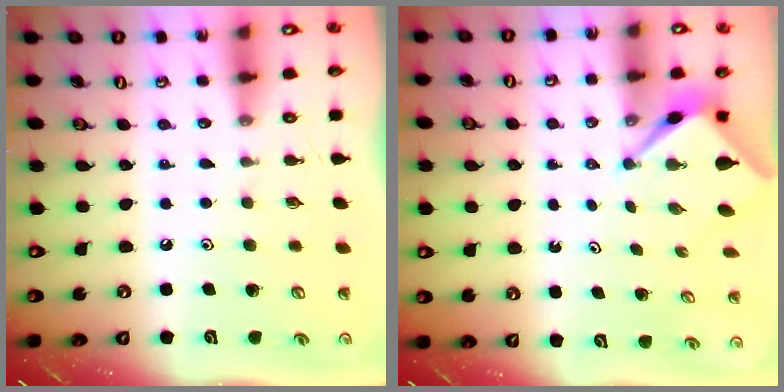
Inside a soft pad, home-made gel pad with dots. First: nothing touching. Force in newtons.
{"total": 2.6, "press": 2.6, "slide": 0.1}